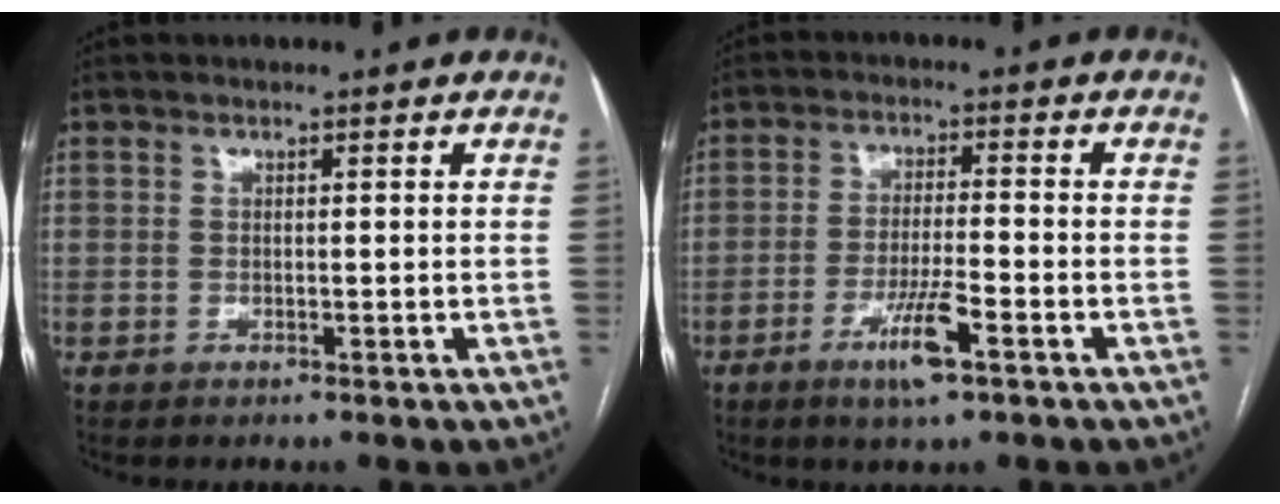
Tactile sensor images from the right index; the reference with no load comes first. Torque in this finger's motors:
{"motor_torque": [0.94, -0.42, 0.31, 0.13]}